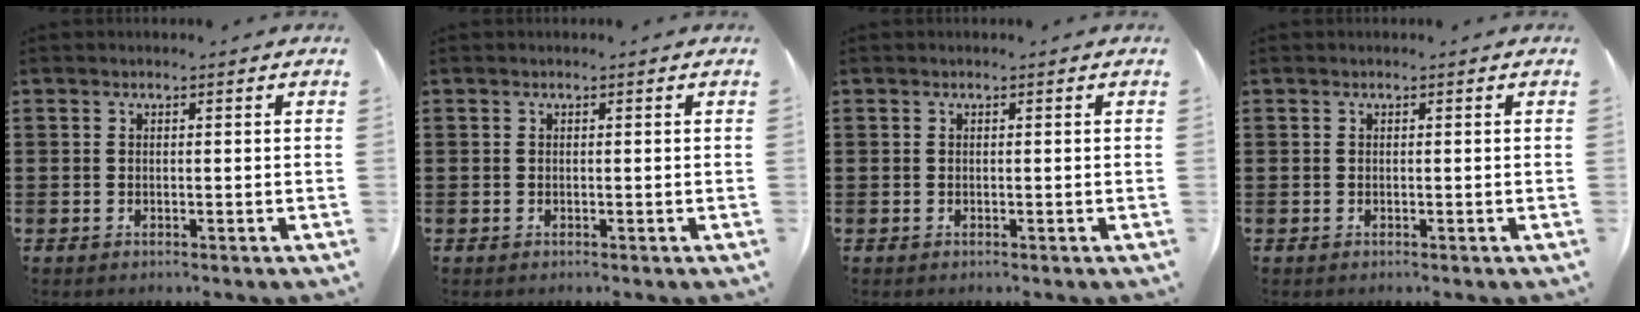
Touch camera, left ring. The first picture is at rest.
{"total": 0.0}
{"total": 0.0}
{"total": 0.0}